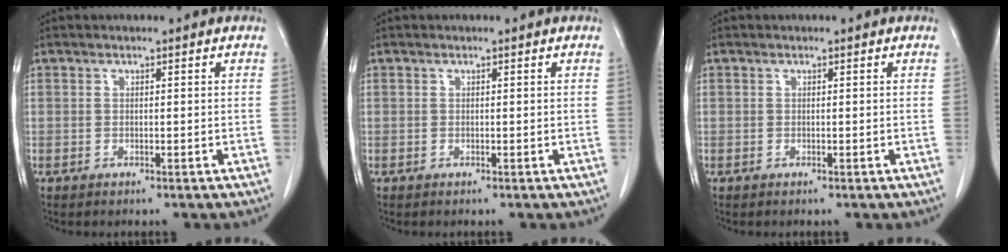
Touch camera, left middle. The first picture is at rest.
{"total": 0.0}
{"total": 0.0}